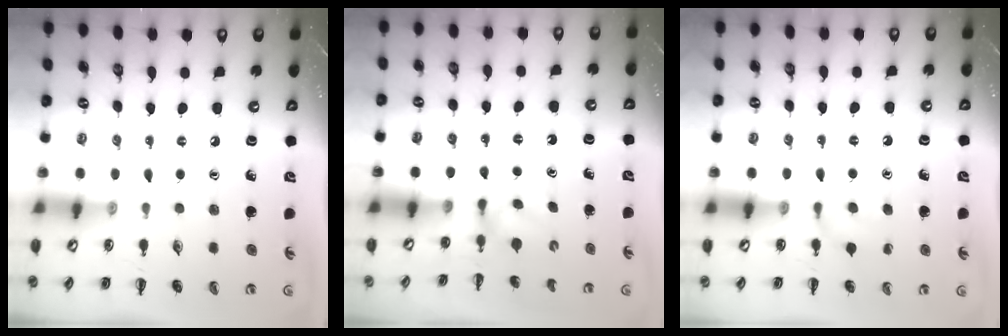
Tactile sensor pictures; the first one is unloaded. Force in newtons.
{"total": 2.5, "press": 2.3, "slide": 0.9}
{"total": 5.4, "press": 5.1, "slide": 1.7}